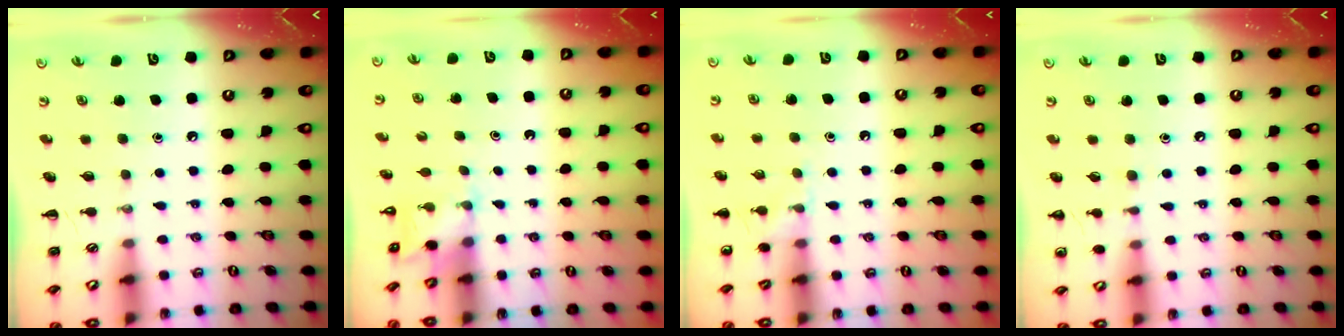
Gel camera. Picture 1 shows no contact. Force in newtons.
{"total": 2.7, "press": 2.6, "slide": 0.9}
{"total": 6.8, "press": 6.3, "slide": 2.4}
{"total": 5.4, "press": 5.1, "slide": 1.7}